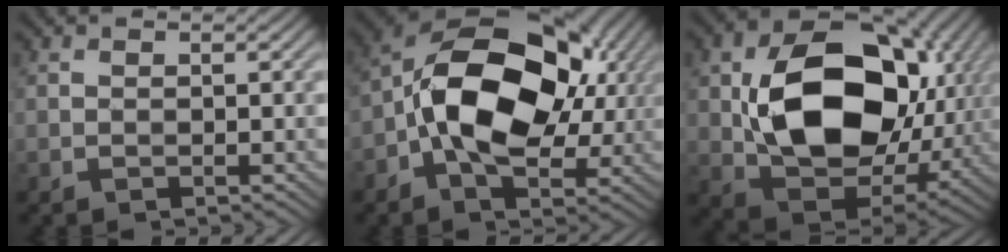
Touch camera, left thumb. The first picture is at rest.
{"total": 16.8, "force": [0.2, 10.8, 12.8], "torque": [-0.212, 0.006, -0.004]}
{"total": 17.9, "force": [1.7, 12.6, 12.6], "torque": [-0.243, -0.025, 0.049]}